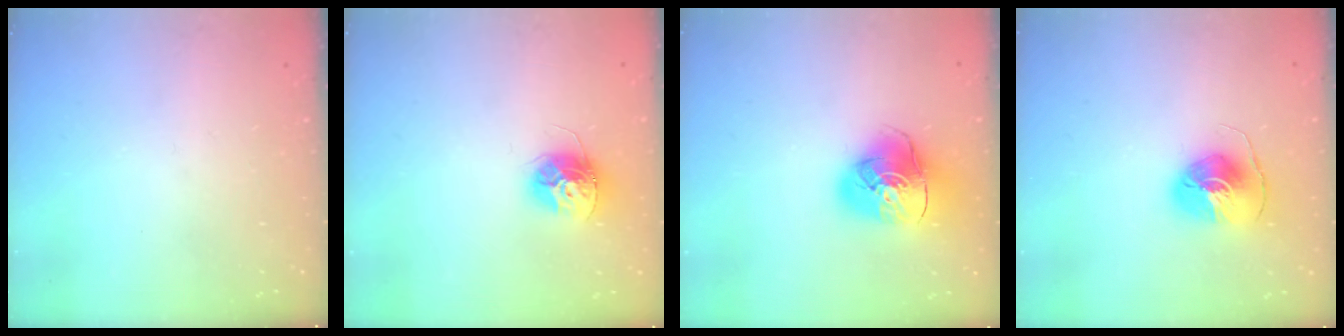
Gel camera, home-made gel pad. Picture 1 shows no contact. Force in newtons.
{"total": 11.1, "press": 11.1, "slide": 0.5}
{"total": 12.8, "press": 12.6, "slide": 1.9}
{"total": 8.1, "press": 8.1, "slide": 0.3}